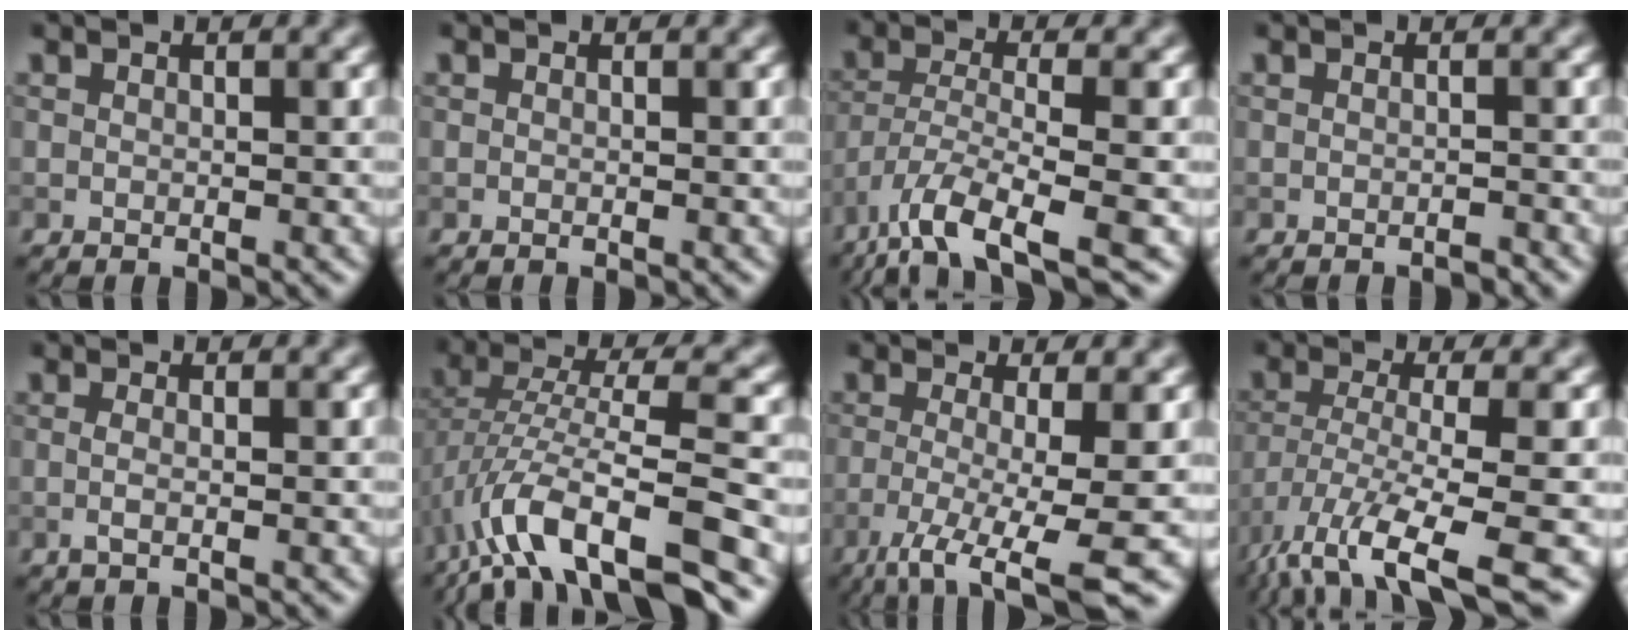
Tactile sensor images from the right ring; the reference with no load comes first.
{"total": 0.0}
{"total": 7.0, "force": [-4.5, 1.8, 5.0], "torque": [-0.094, -0.009, -0.090]}
{"total": 0.9, "force": [-0.8, 0.1, 0.3], "torque": [0.000, 0.003, -0.015]}
{"total": 1.2, "force": [-0.1, 0.4, 1.2], "torque": [-0.022, -0.004, -0.005]}
{"total": 10.5, "force": [-5.2, 3.3, 8.6], "torque": [-0.157, 0.008, -0.101]}
{"total": 8.0, "force": [-3.5, 1.8, 7.0], "torque": [-0.106, -0.016, -0.068]}
{"total": 9.7, "force": [-5.4, 2.7, 7.6], "torque": [-0.139, -0.022, -0.097]}